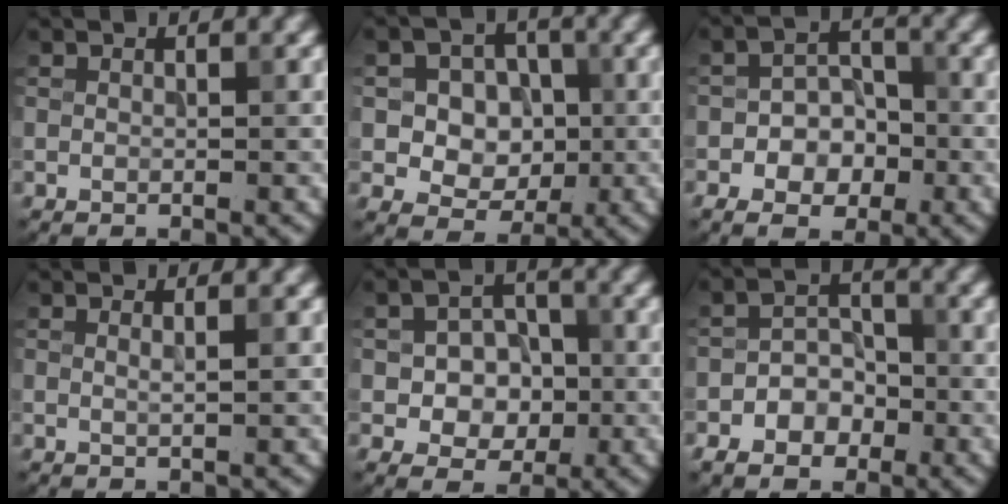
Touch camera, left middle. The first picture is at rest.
{"total": 6.5, "force": [0.5, 5.6, 3.3], "torque": [-0.032, 0.019, -0.006]}
{"total": 4.5, "force": [-1.8, 3.2, 2.6], "torque": [-0.015, 0.004, -0.044]}
{"total": 1.0, "force": [0.4, 0.3, 0.9], "torque": [-0.006, 0.002, 0.002]}
{"total": 5.1, "force": [-0.8, 3.9, 3.3], "torque": [-0.035, 0.000, -0.021]}
{"total": 3.8, "force": [-1.8, 2.8, 1.8], "torque": [-0.024, 0.001, -0.033]}